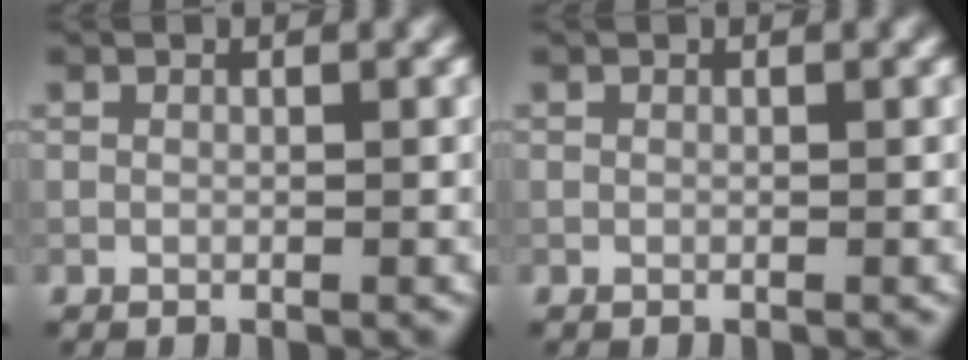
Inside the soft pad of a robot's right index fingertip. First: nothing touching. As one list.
[{"total": 0.0}]